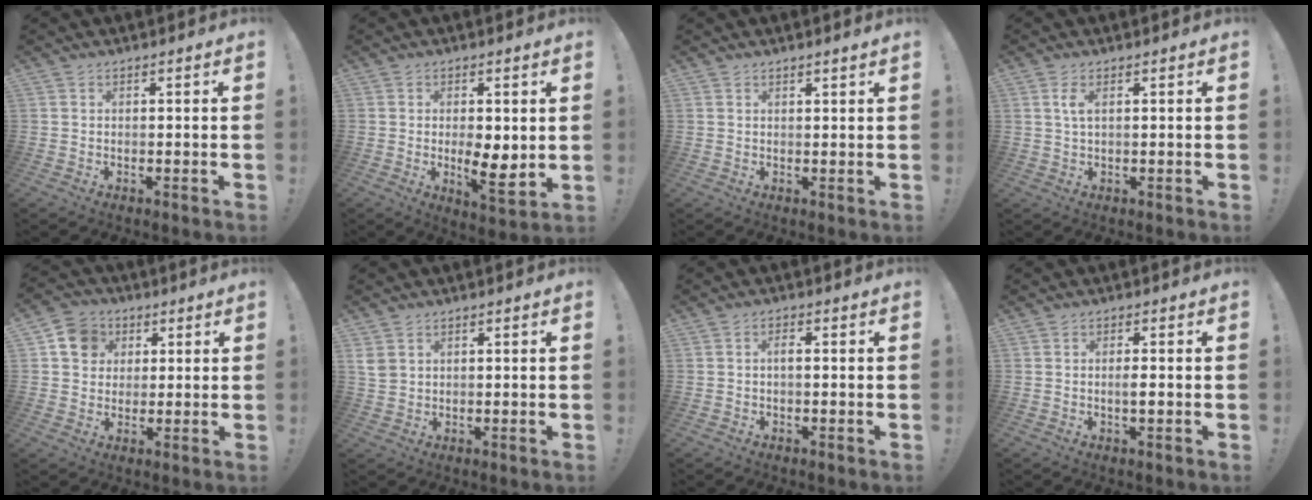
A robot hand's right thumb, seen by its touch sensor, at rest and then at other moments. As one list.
[{"total": 7.1, "force": [0.0, 2.8, 6.5], "torque": [-0.092, -0.015, 0.003]}, {"total": 1.2, "force": [1.0, -0.1, 0.5], "torque": [-0.004, -0.003, 0.018]}, {"total": 3.0, "force": [0.9, 0.9, 2.7], "torque": [-0.051, 0.001, 0.013]}, {"total": 9.9, "force": [2.9, 8.9, 3.2], "torque": [-0.033, -0.006, 0.058]}, {"total": 3.8, "force": [1.7, 2.9, 1.8], "torque": [-0.036, -0.002, 0.033]}, {"total": 1.9, "force": [-0.5, 0.5, 1.7], "torque": [-0.037, 0.007, -0.009]}, {"total": 2.1, "force": [-0.5, 0.3, 2.1], "torque": [-0.034, -0.001, -0.010]}]